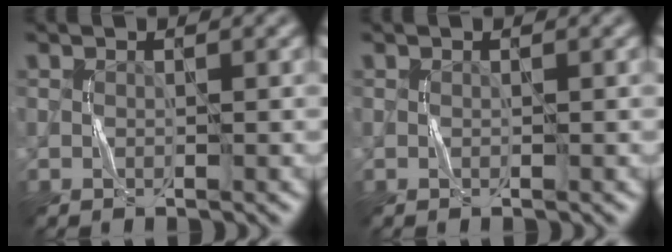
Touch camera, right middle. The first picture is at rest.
{"total": 0.0}